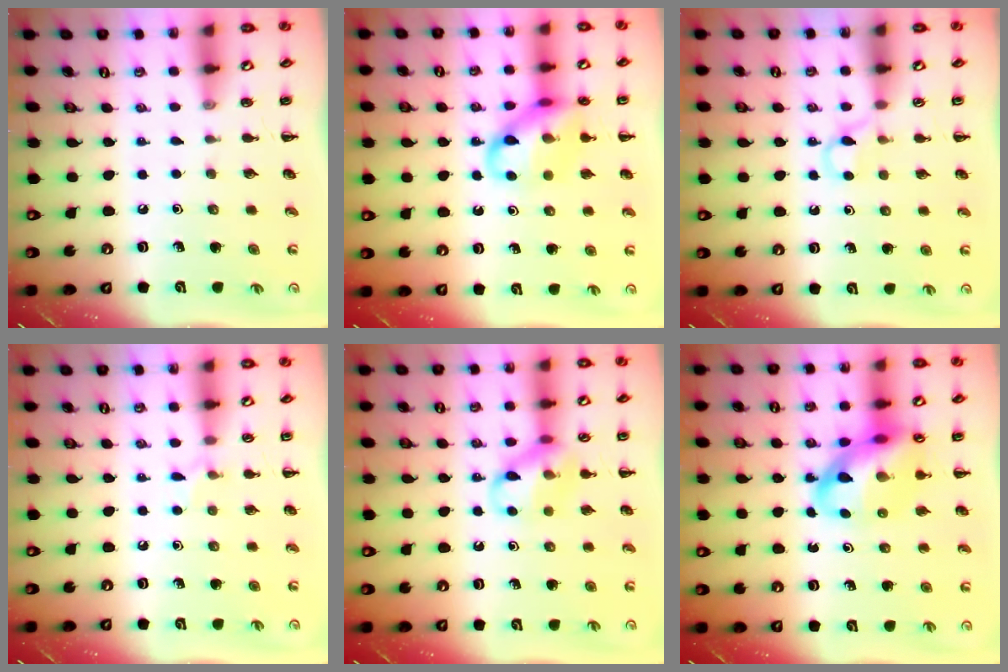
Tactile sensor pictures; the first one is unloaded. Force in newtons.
{"total": 13.5, "press": 13.3, "slide": 2.3}
{"total": 3.6, "press": 3.4, "slide": 1.0}
{"total": 5.4, "press": 5.2, "slide": 1.7}
{"total": 13.1, "press": 13.0, "slide": 1.7}
{"total": 16.1, "press": 15.5, "slide": 4.4}